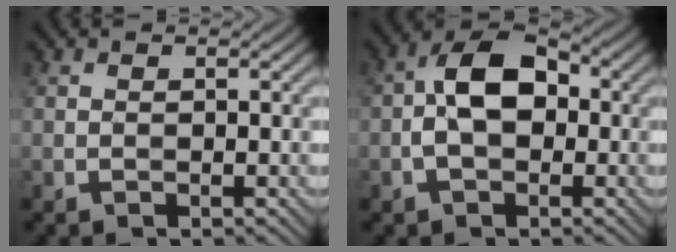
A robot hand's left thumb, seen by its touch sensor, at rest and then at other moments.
{"total": 6.9, "force": [-0.6, 4.3, 5.4], "torque": [-0.098, 0.013, -0.022]}